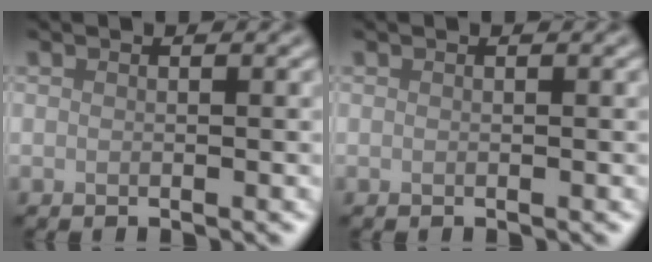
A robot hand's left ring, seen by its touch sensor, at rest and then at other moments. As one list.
[{"total": 0.0}]